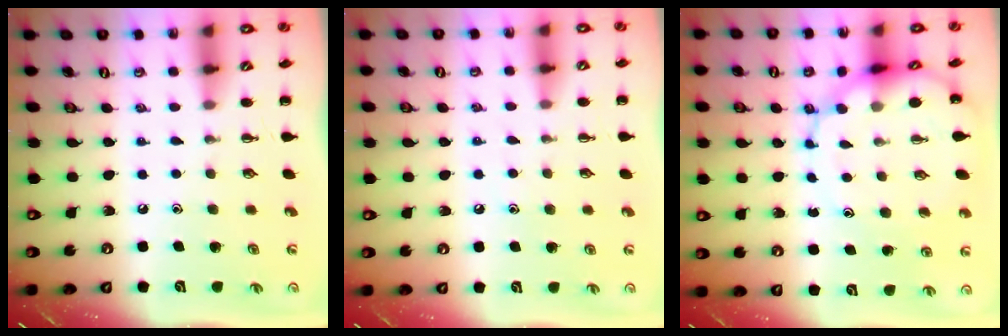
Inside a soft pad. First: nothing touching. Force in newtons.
{"total": 5.5, "press": 5.4, "slide": 1.3}
{"total": 11.1, "press": 10.9, "slide": 2.1}